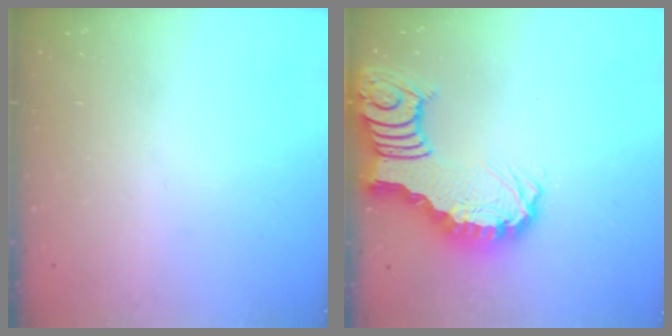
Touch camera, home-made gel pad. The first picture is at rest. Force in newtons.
{"total": 6.3, "press": 6.3, "slide": 0.9}